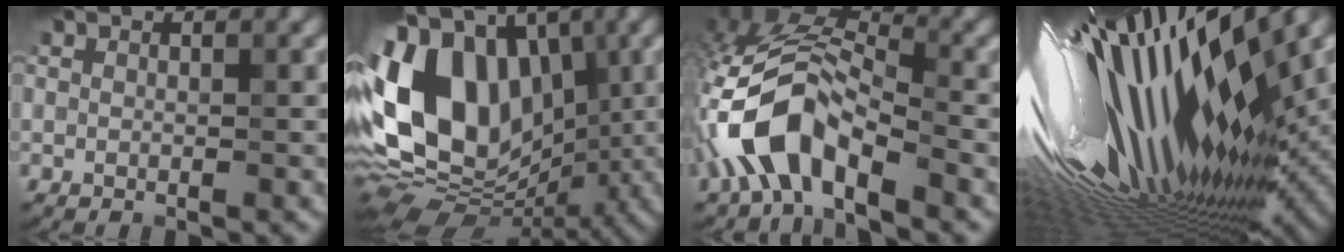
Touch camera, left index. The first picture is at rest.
{"total": 16.4, "force": [0.9, 11.5, 11.7], "torque": [-0.236, 0.026, 0.002]}
{"total": 9.3, "force": [-4.8, 4.1, 6.8], "torque": [-0.140, 0.014, -0.102]}
{"total": 20.8, "force": [1.8, 5.5, 20.0], "torque": [-0.339, -0.039, 0.041]}